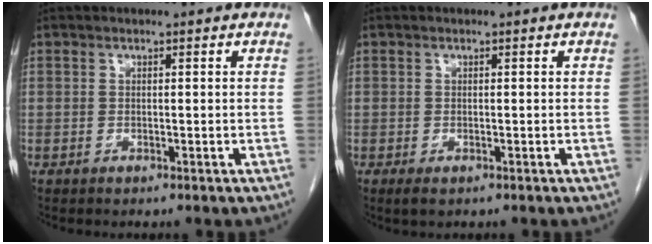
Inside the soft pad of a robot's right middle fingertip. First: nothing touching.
{"total": 1.4, "force": [-0.9, 0.6, 0.9], "torque": [-0.014, -0.002, -0.008]}